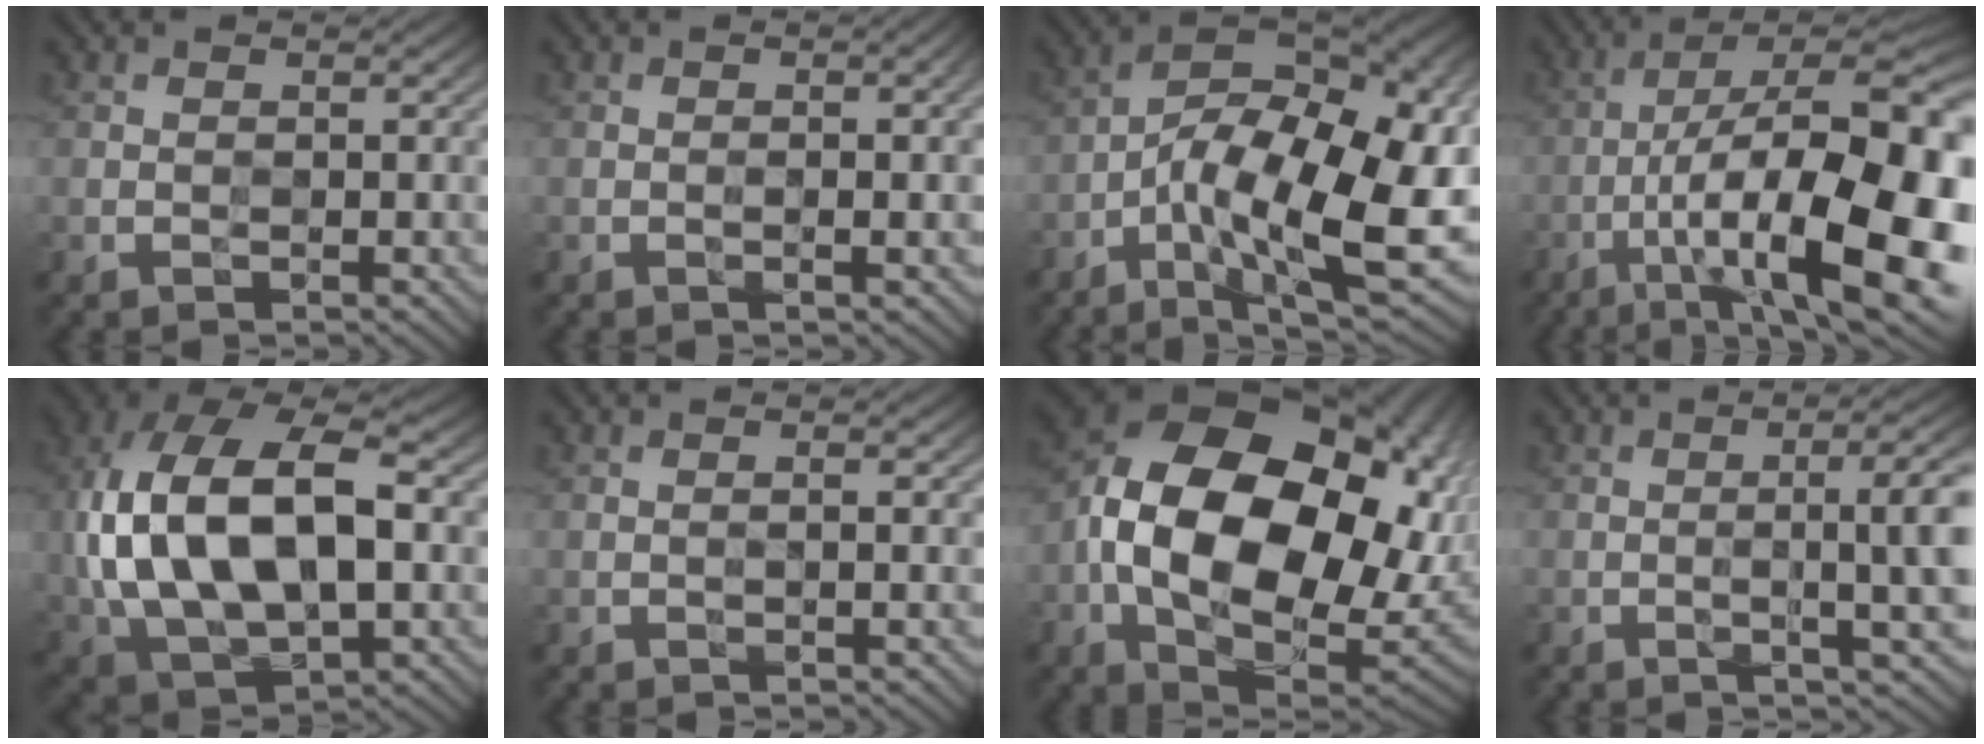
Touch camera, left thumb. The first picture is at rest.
{"total": 3.8, "force": [-0.4, 0.7, 3.7], "torque": [-0.054, 0.003, -0.007]}
{"total": 18.7, "force": [-5.9, 7.3, 16.1], "torque": [-0.256, -0.007, -0.104]}
{"total": 21.0, "force": [-5.5, 6.7, 19.1], "torque": [-0.284, -0.010, -0.084]}
{"total": 19.0, "force": [0.4, 10.9, 15.5], "torque": [-0.330, -0.001, 0.019]}
{"total": 1.1, "force": [-0.1, -0.1, 1.1], "torque": [-0.019, 0.001, -0.003]}
{"total": 22.1, "force": [0.6, 14.6, 16.5], "torque": [-0.328, -0.033, 0.042]}
{"total": 10.4, "force": [0.0, 2.8, 10.0], "torque": [-0.107, 0.018, 0.000]}